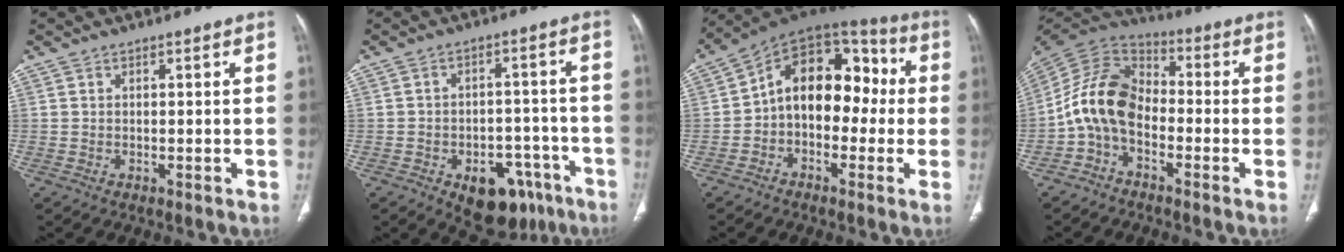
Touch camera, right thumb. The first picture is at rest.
{"total": 13.0, "force": [-7.3, 7.9, 7.4], "torque": [-0.056, 0.046, -0.092]}
{"total": 15.9, "force": [-0.5, 10.6, 11.8], "torque": [-0.130, 0.058, -0.024]}
{"total": 12.4, "force": [-3.2, 8.3, 8.5], "torque": [-0.158, 0.060, -0.076]}